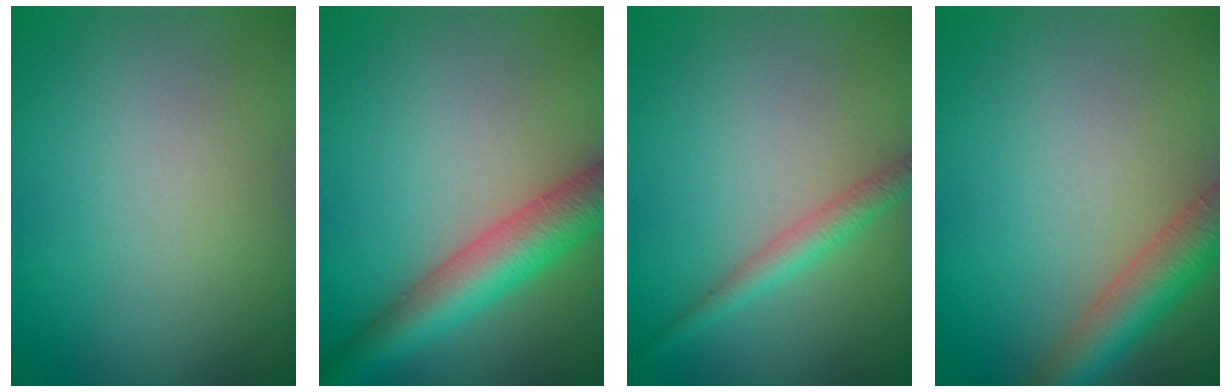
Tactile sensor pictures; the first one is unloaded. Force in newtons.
{"total": 5.8, "press": 5.8, "slide": 0.2}
{"total": 2.1, "press": 2.1, "slide": 0.1}
{"total": 4.7, "press": 4.7, "slide": 0.3}